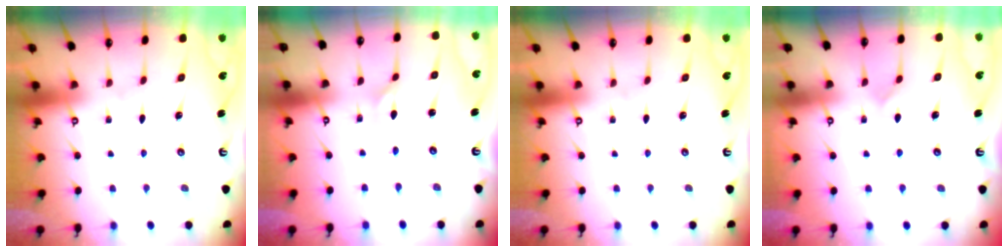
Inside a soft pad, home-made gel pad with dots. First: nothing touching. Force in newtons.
{"total": 0.7, "press": 0.7, "slide": 0.0}
{"total": 0.0}
{"total": 2.5, "press": 2.5, "slide": 0.2}